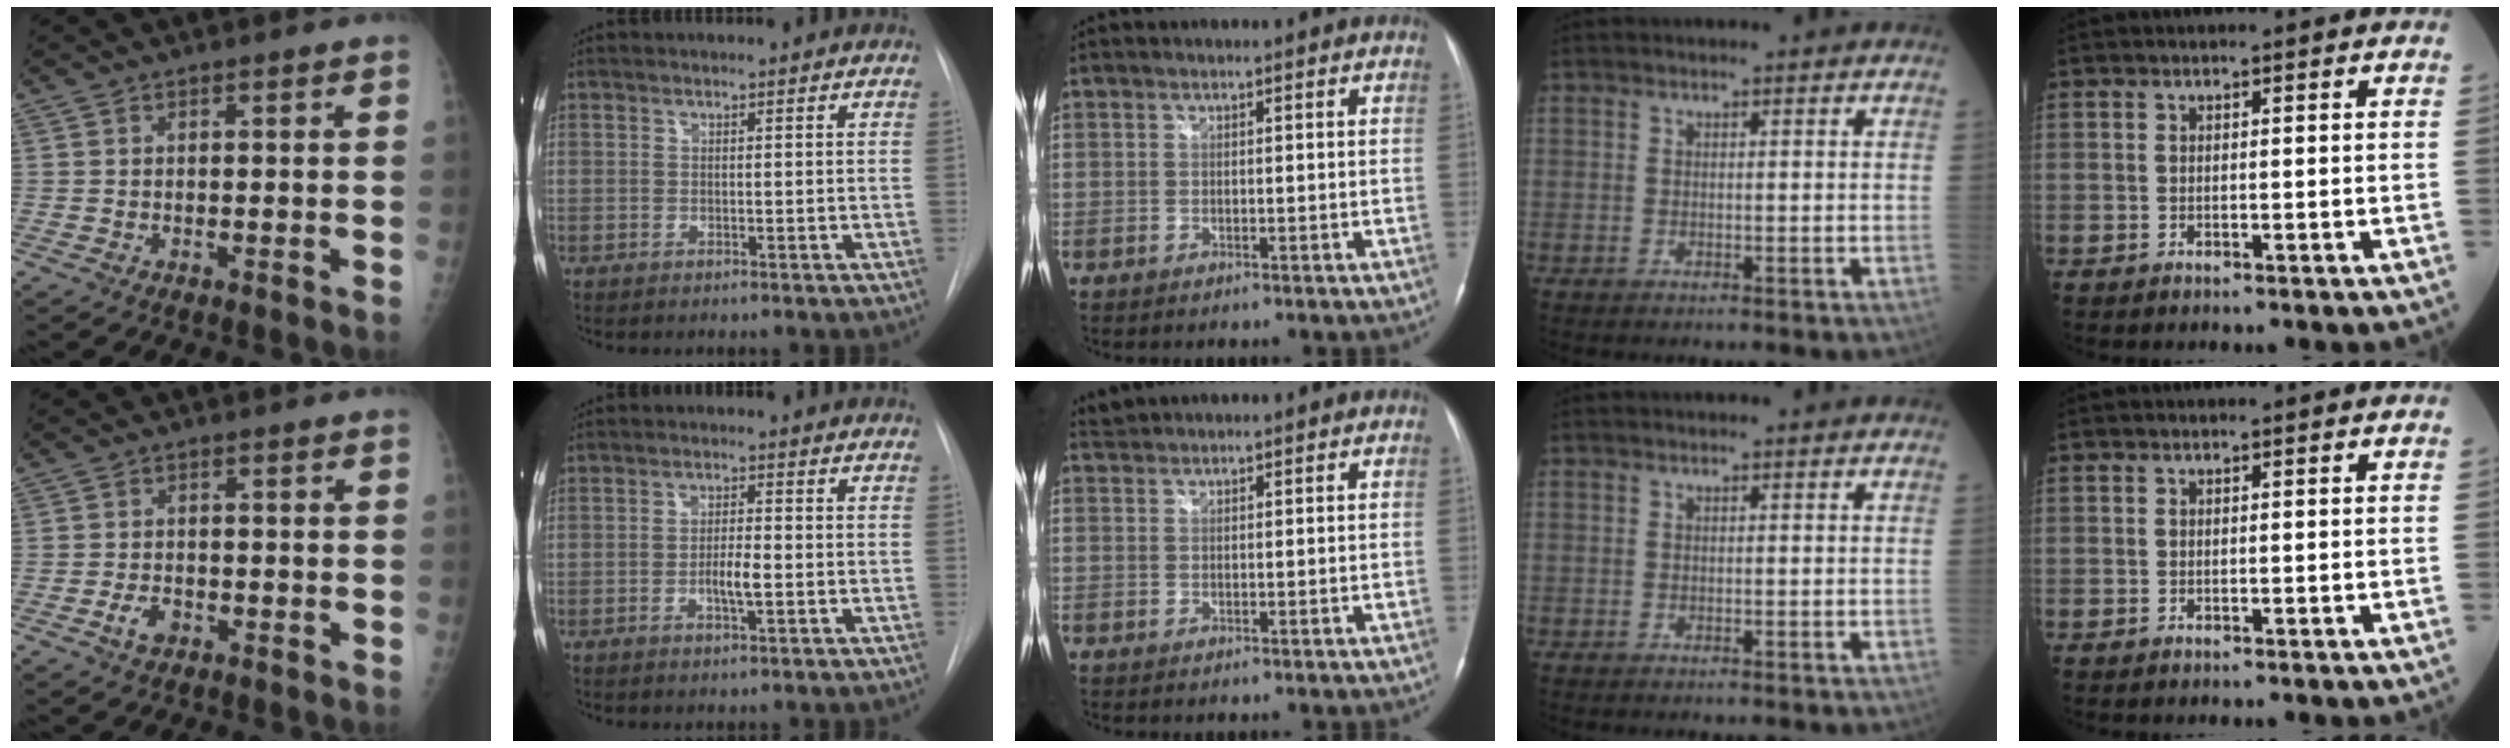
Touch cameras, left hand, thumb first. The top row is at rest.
{"thumb": {"total": 3.0, "force": [-1.6, 1.7, 1.8], "torque": [-0.032, 0.011, -0.025]}, "index": {"total": 3.6, "force": [-1.7, 0.6, 3.1], "torque": [-0.055, -0.005, -0.027]}, "middle": {"total": 1.2, "force": [1.1, -0.1, -0.3], "torque": [-0.004, 0.011, 0.028]}}